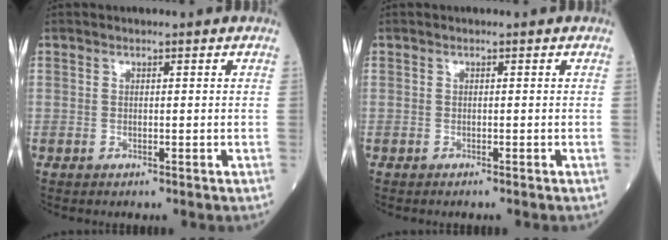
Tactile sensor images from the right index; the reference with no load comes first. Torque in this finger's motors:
{"motor_torque": [0.00, 0.01, -0.06, -0.02]}